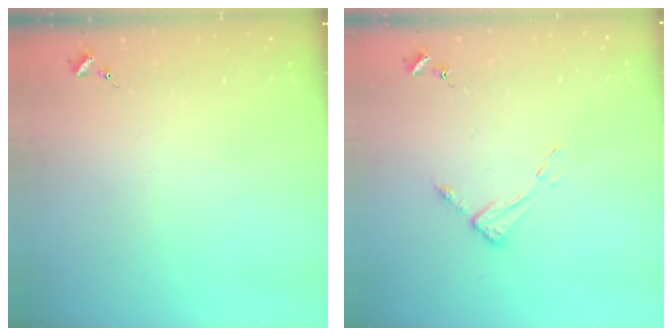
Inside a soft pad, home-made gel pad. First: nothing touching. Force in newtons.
{"total": 6.5, "press": 6.5, "slide": 0.5}